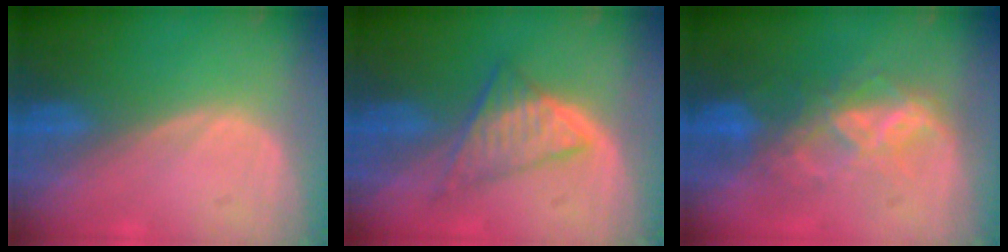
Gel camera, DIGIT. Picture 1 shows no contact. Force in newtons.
{"total": 6.1, "press": 5.7, "slide": 2.1}
{"total": 6.9, "press": 6.7, "slide": 1.7}